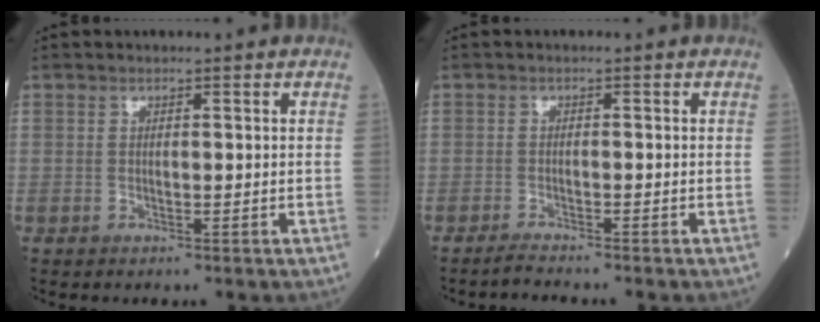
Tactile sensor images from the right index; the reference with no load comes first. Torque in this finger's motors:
{"motor_torque": [-0.15, -0.13, 0.06, 0.02]}